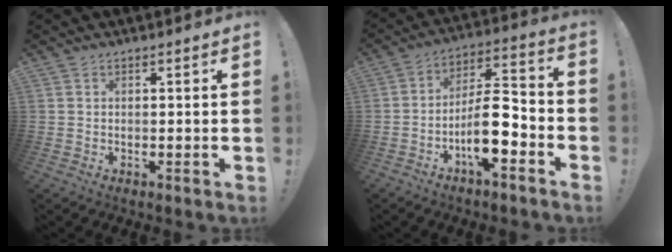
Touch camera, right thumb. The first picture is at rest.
{"total": 14.0, "force": [-5.6, 4.7, 11.9], "torque": [-0.219, 0.030, -0.089]}